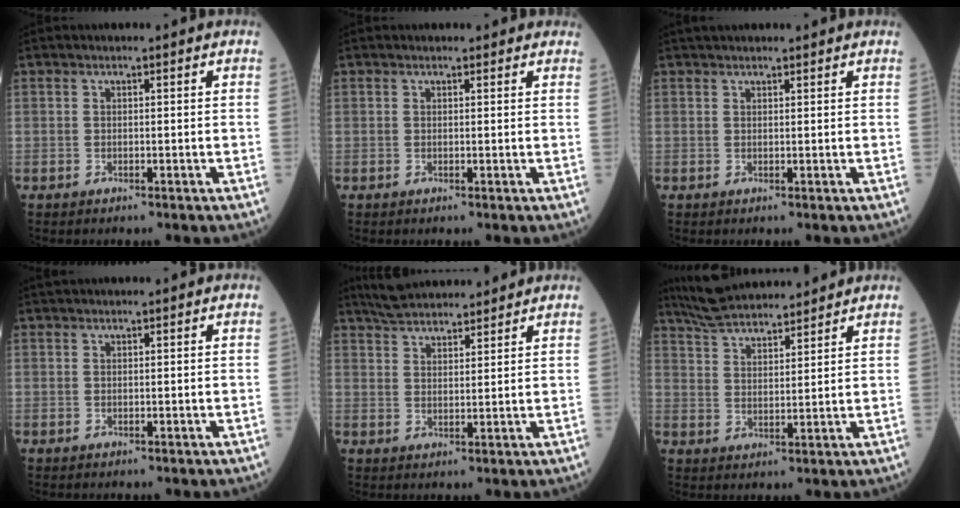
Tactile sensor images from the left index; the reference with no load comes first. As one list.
[{"total": 2.5, "force": [2.1, 1.0, 0.7], "torque": [-0.006, 0.013, 0.016]}, {"total": 4.0, "force": [3.6, 0.7, 1.5], "torque": [-0.017, 0.035, 0.052]}, {"total": 0.7, "force": [0.7, 0.0, 0.2], "torque": [-0.008, 0.015, 0.017]}, {"total": 8.4, "force": [7.9, 1.6, 2.6], "torque": [-0.048, 0.025, 0.134]}, {"total": 11.4, "force": [10.5, 1.8, 3.9], "torque": [-0.073, 0.022, 0.182]}]